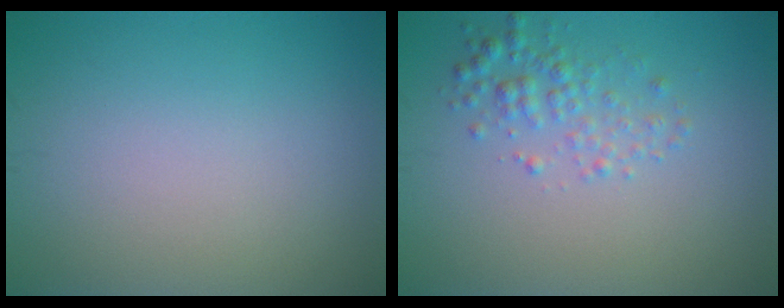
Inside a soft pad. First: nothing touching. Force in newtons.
{"total": 2.3, "press": 2.3, "slide": 0.1}